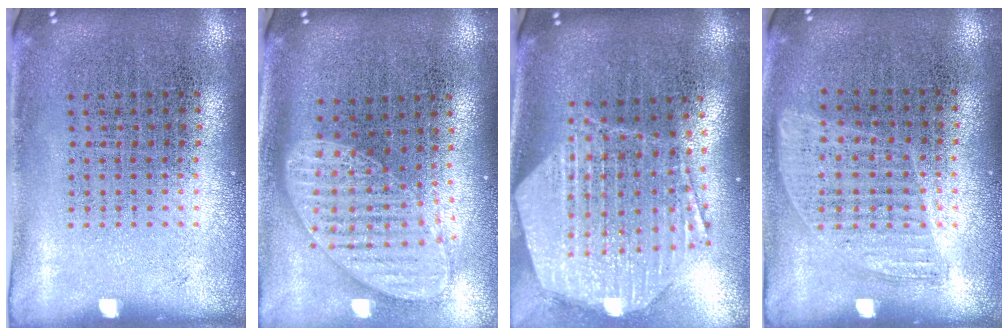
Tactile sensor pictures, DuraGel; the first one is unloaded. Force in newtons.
{"total": 1.8, "press": 1.5, "slide": 1.0}
{"total": 2.9, "press": 2.3, "slide": 1.8}
{"total": 0.8, "press": 0.8, "slide": 0.3}